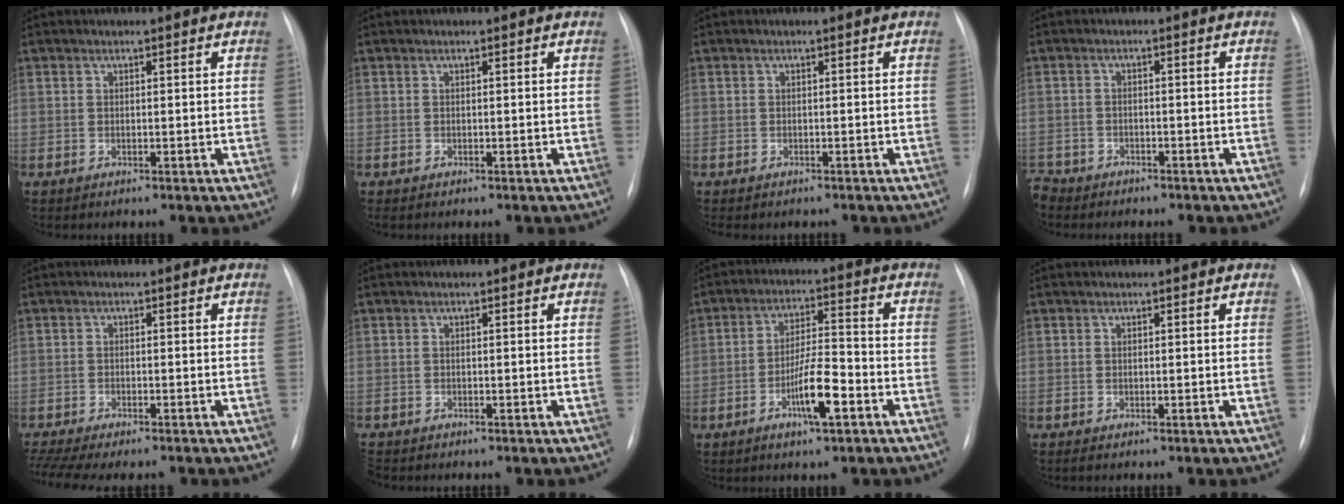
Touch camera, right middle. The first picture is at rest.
{"total": 0.0}
{"total": 3.0, "force": [-2.6, 1.3, 1.0], "torque": [-0.010, -0.003, -0.029]}
{"total": 7.1, "force": [-5.9, 3.5, 2.0], "torque": [-0.046, 0.001, -0.085]}
{"total": 10.3, "force": [-8.8, 2.3, 4.9], "torque": [-0.090, -0.001, -0.129]}
{"total": 1.3, "force": [-1.1, 0.5, 0.3], "torque": [-0.005, -0.002, -0.018]}
{"total": 7.5, "force": [-3.4, 1.2, 6.6], "torque": [-0.126, 0.003, -0.060]}
{"total": 0.0}